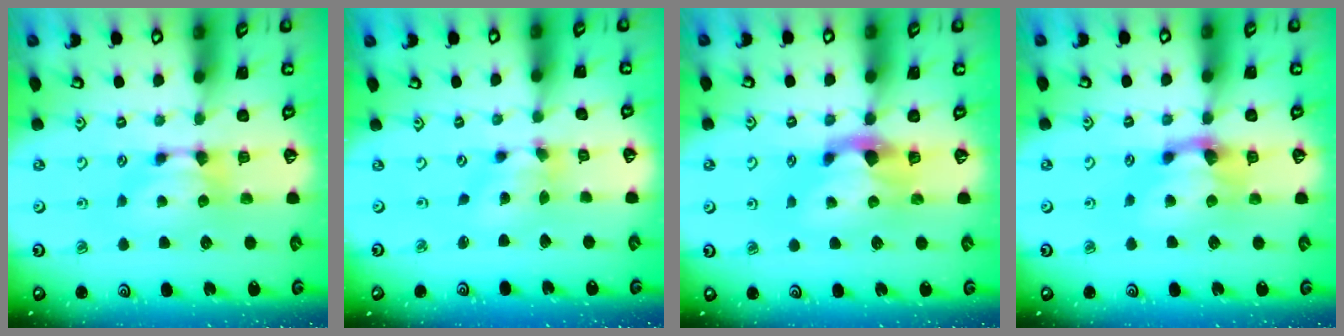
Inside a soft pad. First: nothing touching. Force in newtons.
{"total": 4.3, "press": 4.0, "slide": 1.8}
{"total": 2.9, "press": 2.5, "slide": 1.5}
{"total": 2.3, "press": 1.4, "slide": 1.8}